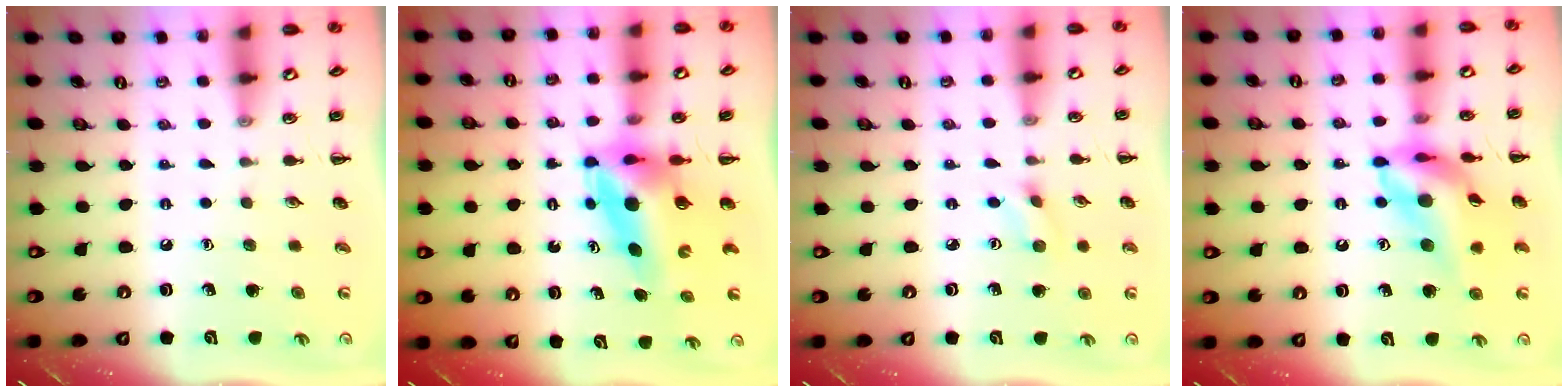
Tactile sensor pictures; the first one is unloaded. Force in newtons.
{"total": 7.1, "press": 6.7, "slide": 2.5}
{"total": 2.7, "press": 2.5, "slide": 1.0}
{"total": 14.5, "press": 13.7, "slide": 4.8}